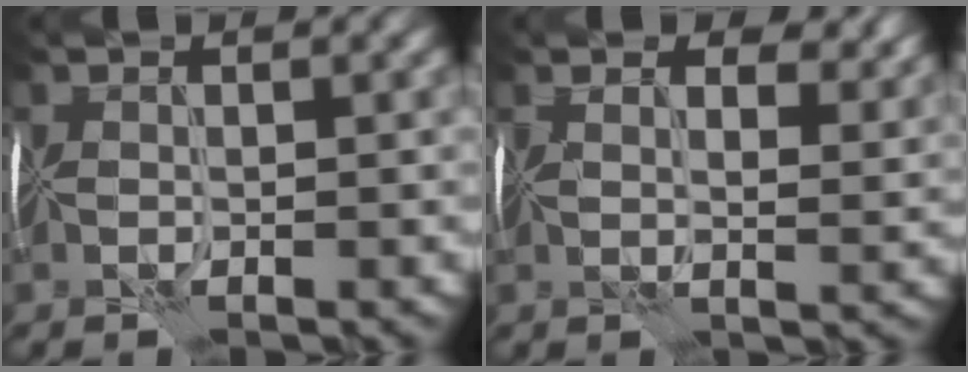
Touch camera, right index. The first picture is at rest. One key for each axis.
{"total": 6.8, "fx": 3.9, "fy": 3.2, "fz": 4.6, "tx": -0.050, "ty": 0.021, "tz": 0.042}